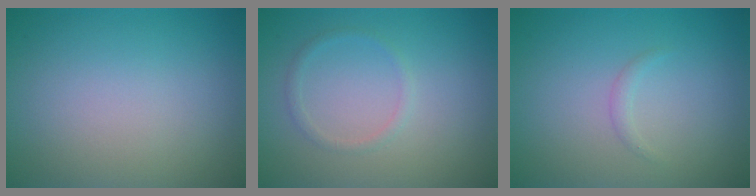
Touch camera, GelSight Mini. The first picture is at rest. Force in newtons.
{"total": 1.0, "press": 1.0, "slide": 0.0}
{"total": 0.6, "press": 0.6, "slide": 0.0}